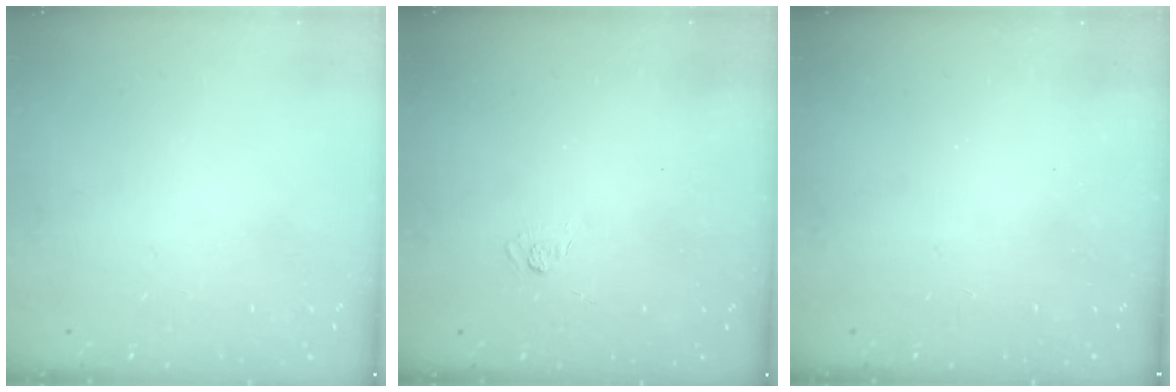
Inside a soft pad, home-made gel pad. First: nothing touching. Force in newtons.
{"total": 2.2, "press": 1.8, "slide": 1.3}
{"total": 2.3, "press": 2.2, "slide": 0.8}